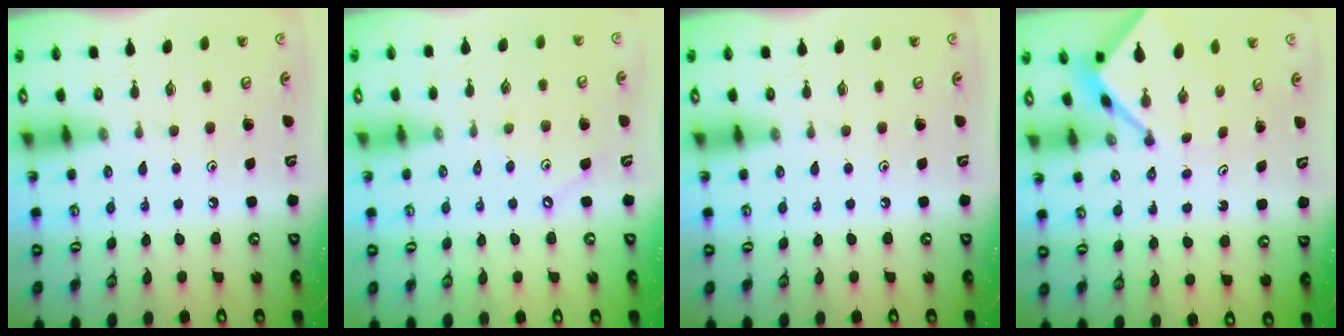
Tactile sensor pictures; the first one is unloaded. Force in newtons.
{"total": 3.8, "press": 3.8, "slide": 0.3}
{"total": 0.0}
{"total": 3.9, "press": 3.9, "slide": 0.5}